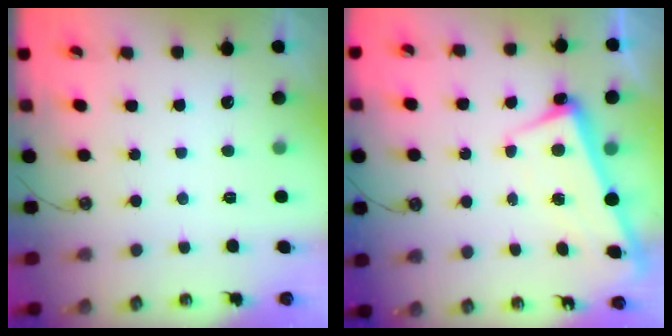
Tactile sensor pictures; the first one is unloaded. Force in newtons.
{"total": 2.2, "press": 2.2, "slide": 0.5}